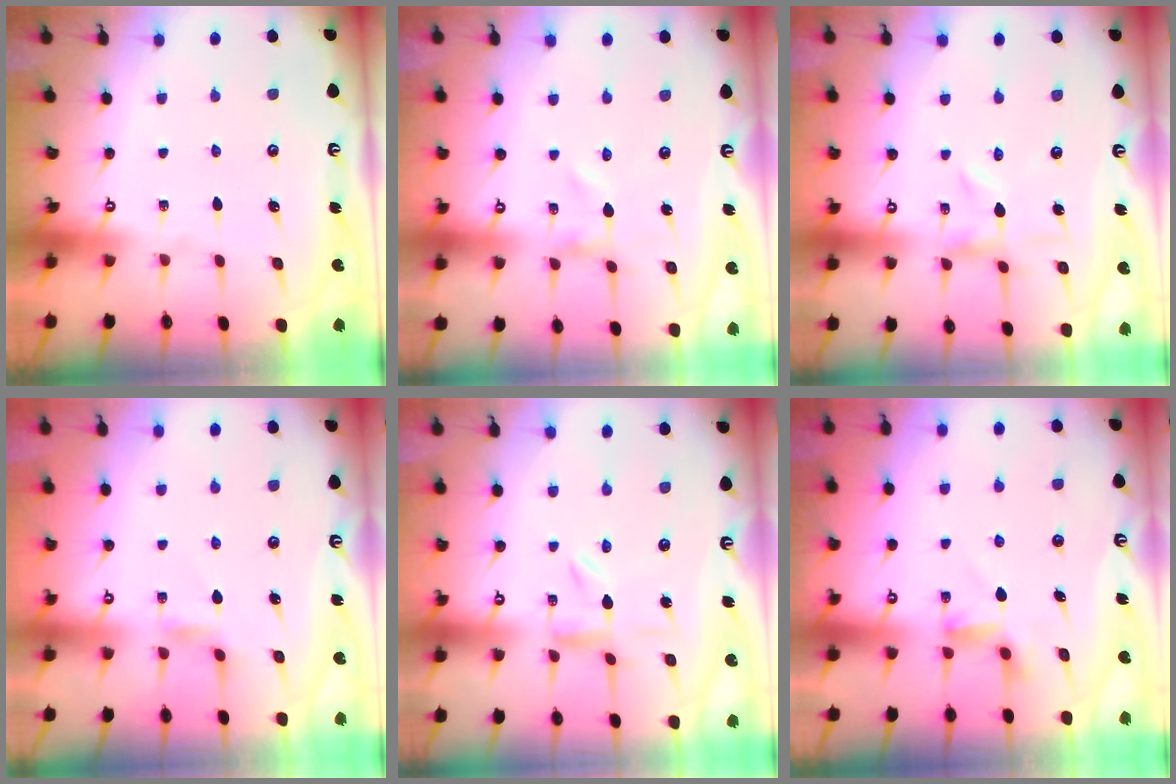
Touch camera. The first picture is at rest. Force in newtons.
{"total": 0.0}
{"total": 2.9, "press": 2.9, "slide": 0.4}
{"total": 2.8, "press": 2.7, "slide": 0.5}
{"total": 2.1, "press": 2.1, "slide": 0.2}
{"total": 4.1, "press": 4.0, "slide": 0.5}